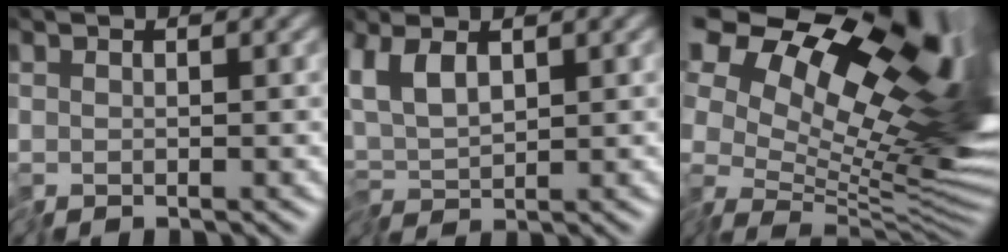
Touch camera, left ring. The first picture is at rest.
{"total": 3.2, "force": [0.3, 1.4, 2.9], "torque": [-0.059, 0.010, -0.002]}
{"total": 17.0, "force": [7.2, 8.7, 12.7], "torque": [-0.223, 0.031, 0.122]}